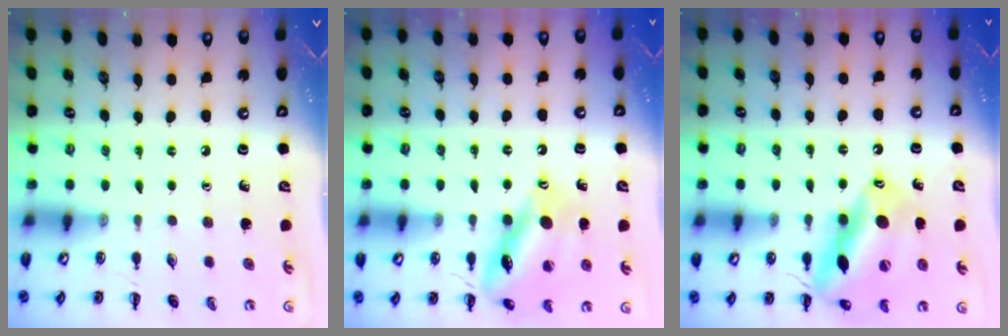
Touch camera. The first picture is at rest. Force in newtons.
{"total": 14.4, "press": 14.2, "slide": 2.0}
{"total": 16.8, "press": 16.6, "slide": 2.8}